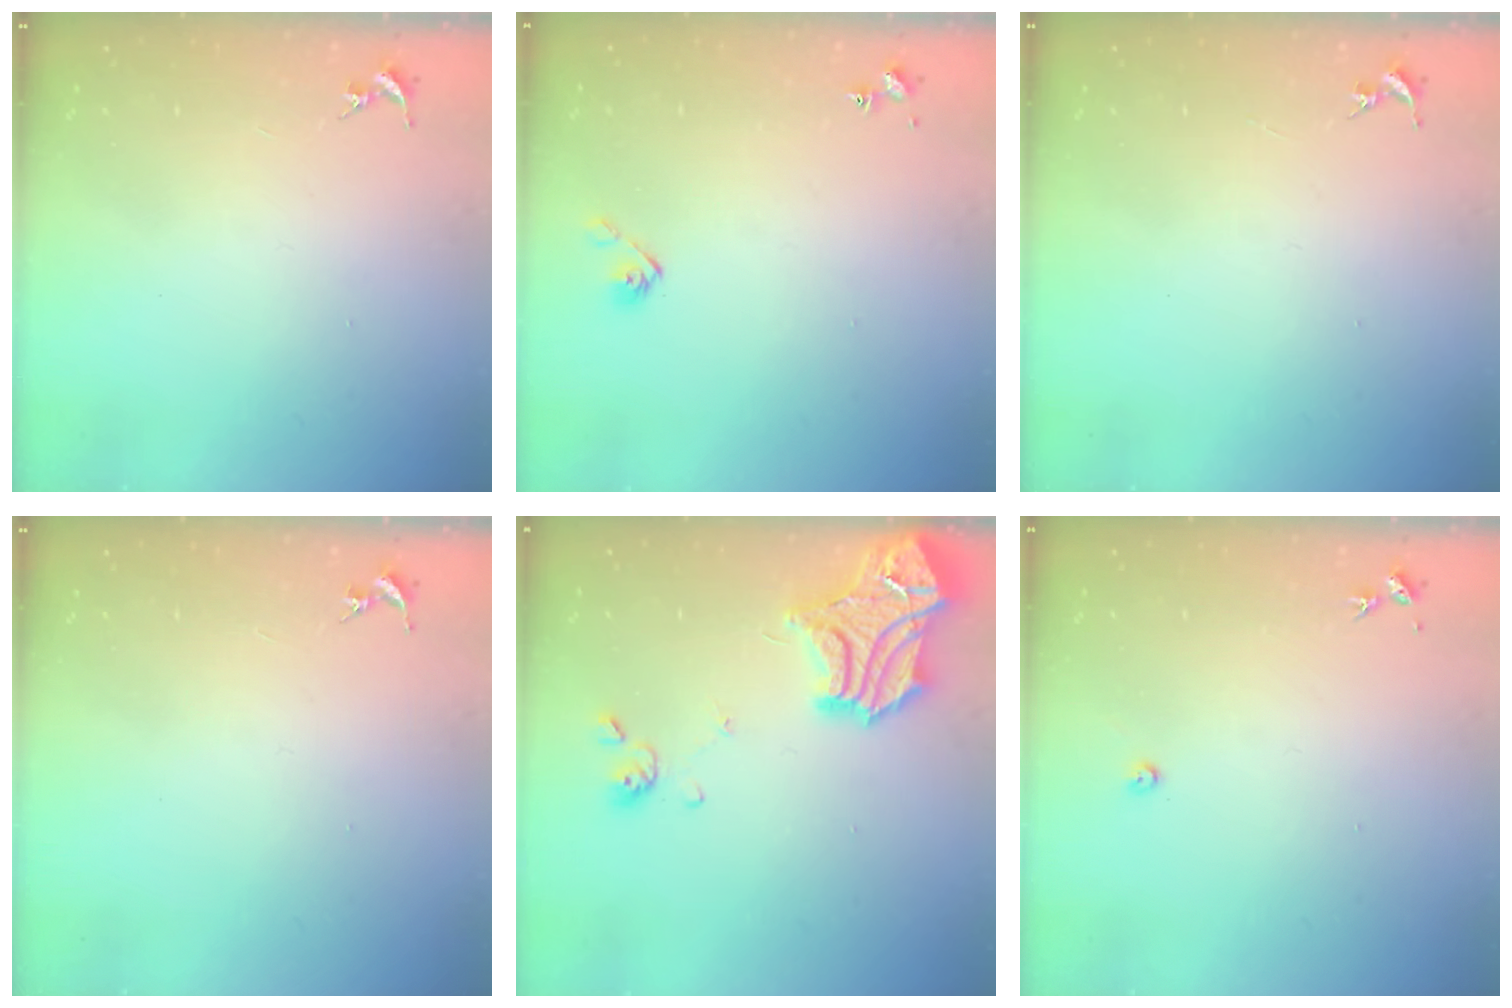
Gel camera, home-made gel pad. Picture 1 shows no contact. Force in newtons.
{"total": 5.2, "press": 5.1, "slide": 0.6}
{"total": 0.0}
{"total": 0.0}
{"total": 20.6, "press": 20.5, "slide": 1.8}
{"total": 2.2, "press": 2.2, "slide": 0.3}